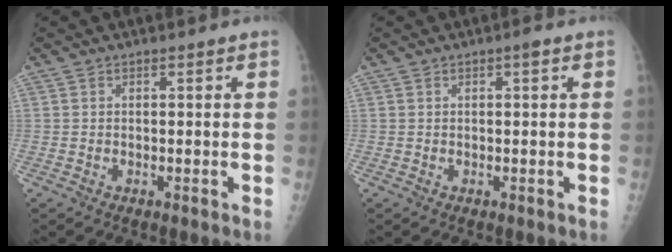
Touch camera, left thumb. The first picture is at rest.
{"total": 0.8, "force": [0.3, 0.1, 0.7], "torque": [-0.013, 0.002, 0.002]}